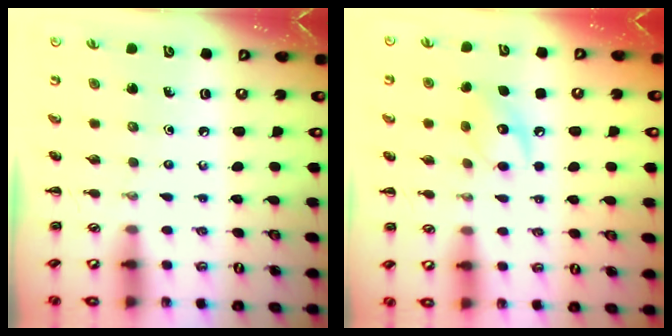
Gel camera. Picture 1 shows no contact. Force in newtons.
{"total": 9.6, "press": 9.5, "slide": 0.9}